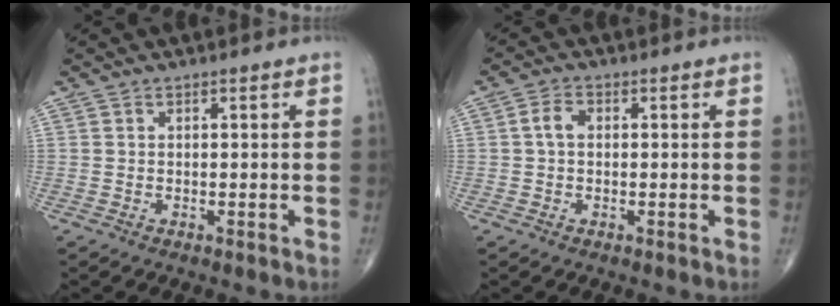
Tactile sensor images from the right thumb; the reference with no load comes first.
{"total": 2.9, "force": [0.2, 2.0, 2.1], "torque": [-0.041, 0.009, 0.001]}